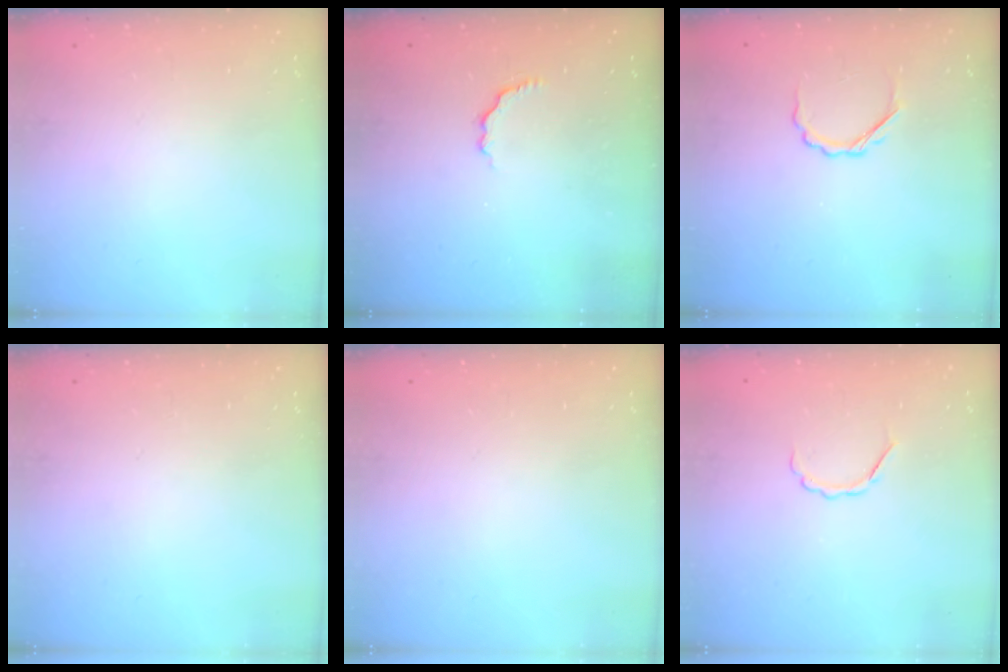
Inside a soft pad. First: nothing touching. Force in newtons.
{"total": 2.8, "press": 2.6, "slide": 0.9}
{"total": 3.3, "press": 3.2, "slide": 0.7}
{"total": 0.0}
{"total": 0.0}
{"total": 3.7, "press": 3.7, "slide": 0.6}